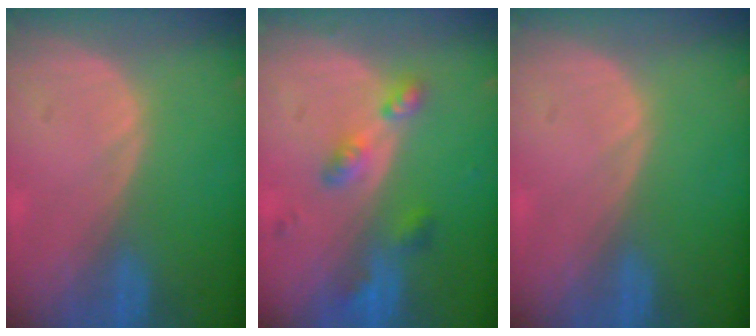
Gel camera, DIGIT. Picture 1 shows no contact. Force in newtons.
{"total": 5.2, "press": 4.8, "slide": 2.0}
{"total": 0.0}